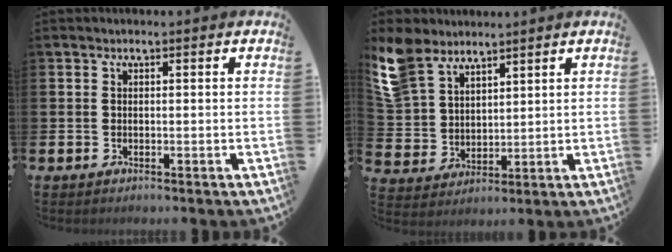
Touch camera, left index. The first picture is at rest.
{"total": 8.3, "force": [7.0, 4.0, 1.9], "torque": [-0.069, -0.023, 0.134]}